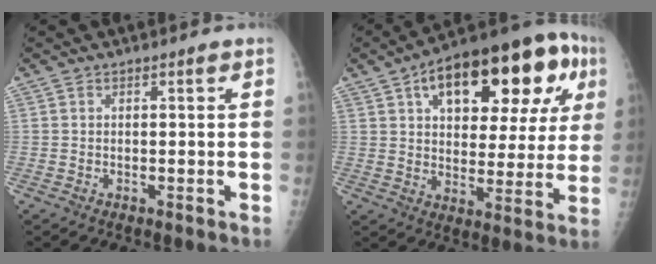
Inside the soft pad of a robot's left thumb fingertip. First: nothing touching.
{"total": 24.7, "force": [9.8, 11.9, 19.3], "torque": [-0.239, 0.021, 0.138]}